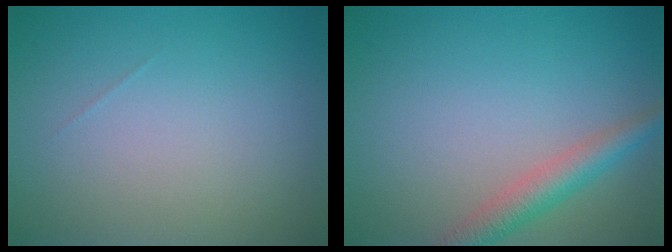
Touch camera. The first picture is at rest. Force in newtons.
{"total": 3.2, "press": 3.2, "slide": 0.1}